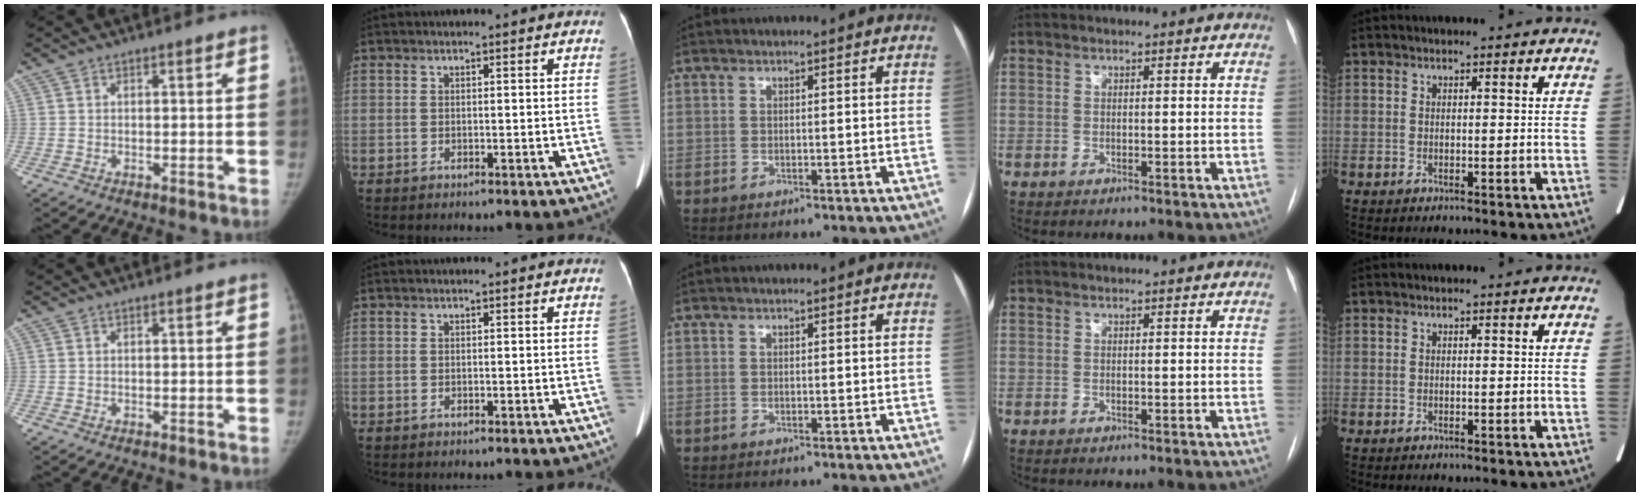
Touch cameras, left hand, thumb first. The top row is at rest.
{}